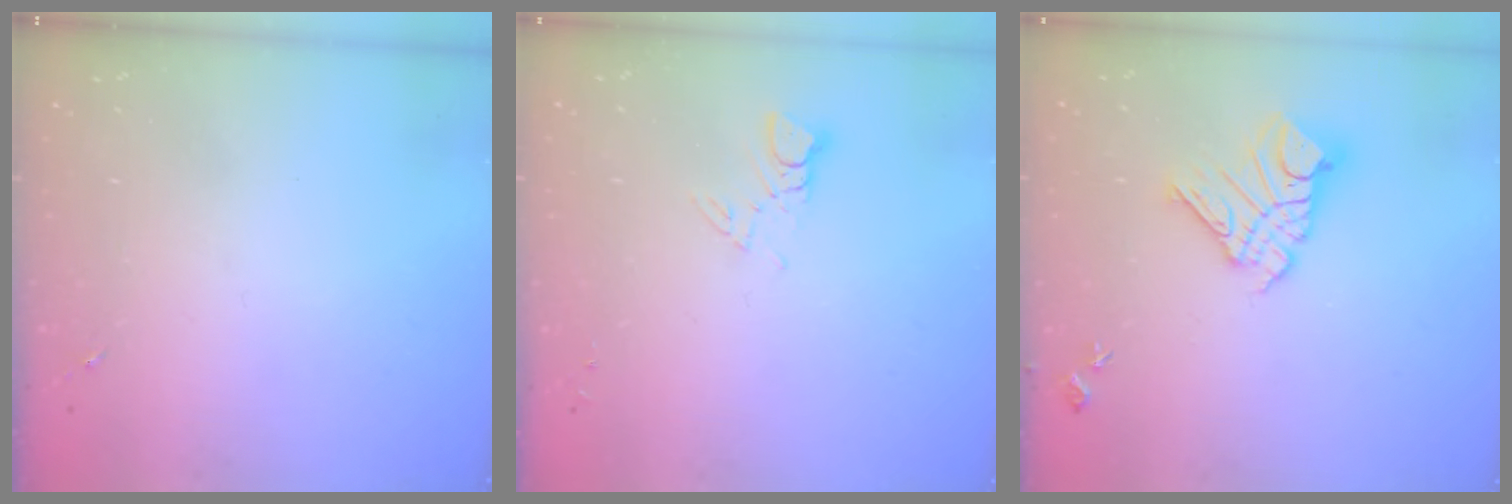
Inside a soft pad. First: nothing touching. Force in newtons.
{"total": 4.5, "press": 4.5, "slide": 0.5}
{"total": 14.1, "press": 14.1, "slide": 1.4}